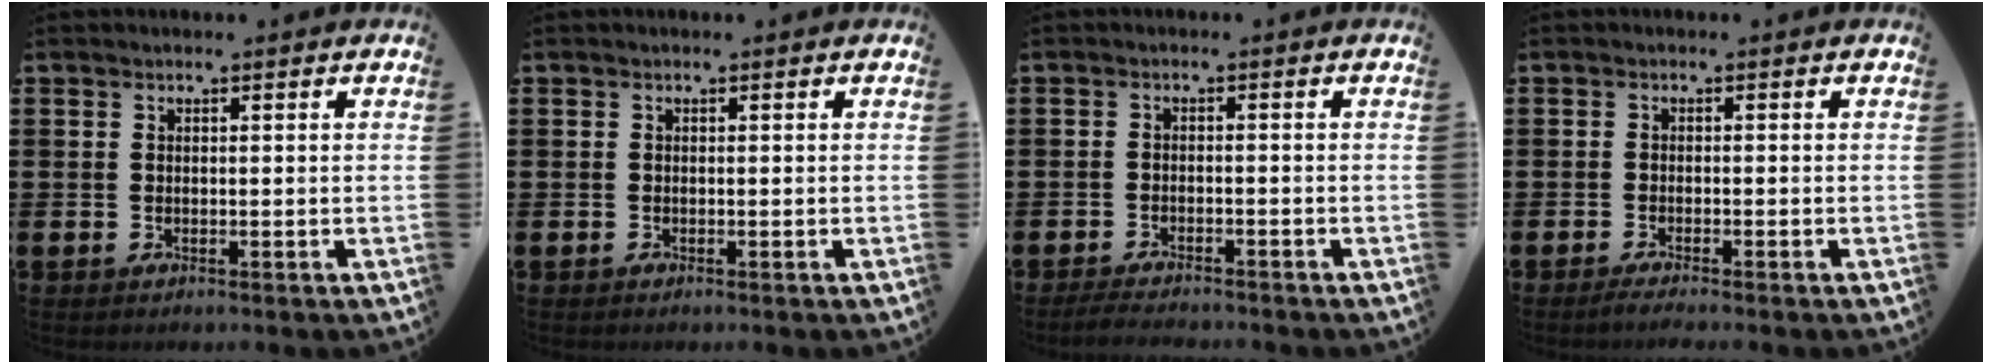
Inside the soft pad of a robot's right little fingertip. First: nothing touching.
{"total": 0.0}
{"total": 1.8, "force": [-1.7, 0.1, 0.5], "torque": [-0.010, 0.005, -0.035]}
{"total": 1.1, "force": [-0.9, -0.1, 0.7], "torque": [-0.009, -0.002, -0.017]}